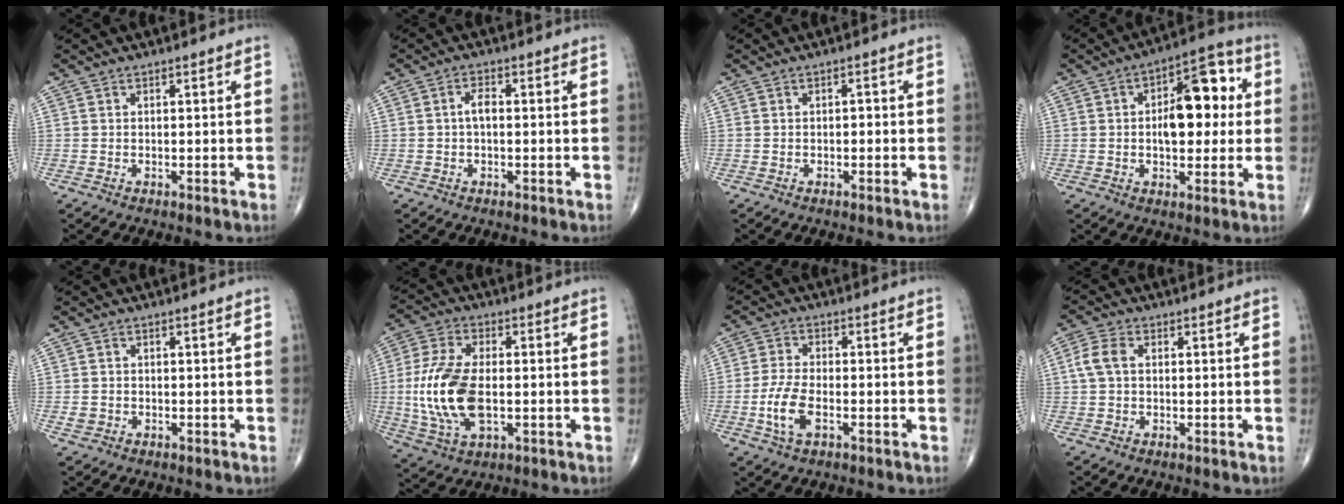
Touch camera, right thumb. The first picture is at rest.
{"total": 2.4, "force": [-0.1, 1.2, 2.0], "torque": [-0.033, 0.008, -0.006]}
{"total": 0.8, "force": [-0.2, 0.5, 0.6], "torque": [0.000, 0.003, -0.006]}
{"total": 13.8, "force": [1.4, 7.2, 11.7], "torque": [-0.131, 0.021, 0.015]}
{"total": 1.5, "force": [-0.5, 1.3, 0.5], "torque": [-0.006, 0.004, -0.006]}
{"total": 15.2, "force": [-1.3, 7.9, 12.9], "torque": [-0.279, -0.001, -0.020]}
{"total": 6.7, "force": [-2.2, 3.2, 5.5], "torque": [-0.121, 0.008, -0.043]}
{"total": 4.3, "force": [0.6, 2.7, 3.2], "torque": [-0.080, 0.013, 0.008]}